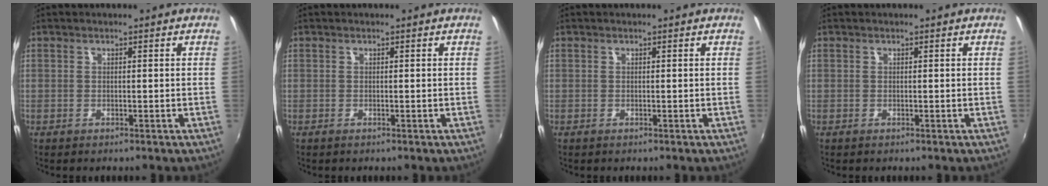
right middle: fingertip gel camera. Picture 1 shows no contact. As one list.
[{"total": 0.0}, {"total": 0.0}, {"total": 0.0}]